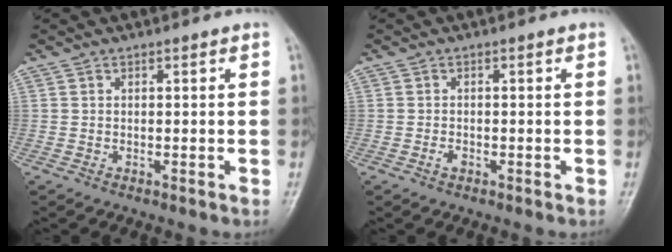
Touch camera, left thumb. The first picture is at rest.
{"total": 1.1, "force": [-0.6, 0.7, 0.7], "torque": [-0.013, 0.002, -0.012]}